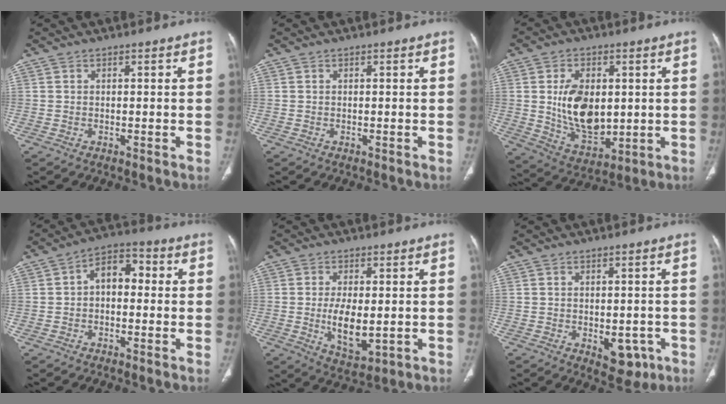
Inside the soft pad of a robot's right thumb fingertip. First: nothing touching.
{"total": 0.0}
{"total": 13.4, "force": [1.2, 8.4, 10.4], "torque": [-0.151, -0.017, 0.037]}
{"total": 7.1, "force": [0.1, 4.6, 5.3], "torque": [-0.061, 0.028, -0.011]}
{"total": 8.0, "force": [-0.8, 3.7, 7.0], "torque": [-0.120, -0.017, -0.003]}
{"total": 5.7, "force": [-1.9, 3.4, 4.2], "torque": [-0.030, 0.002, -0.012]}